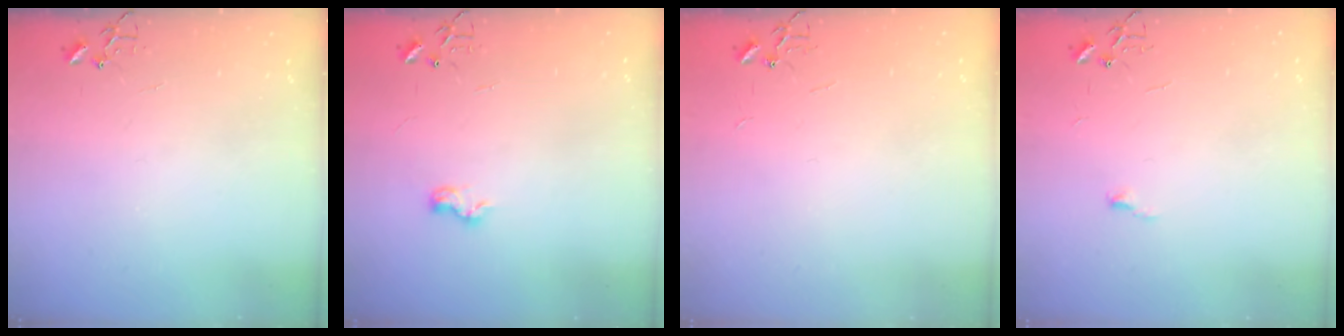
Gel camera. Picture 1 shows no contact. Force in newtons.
{"total": 6.4, "press": 6.4, "slide": 0.3}
{"total": 1.8, "press": 1.8, "slide": 0.2}
{"total": 3.5, "press": 3.5, "slide": 0.4}